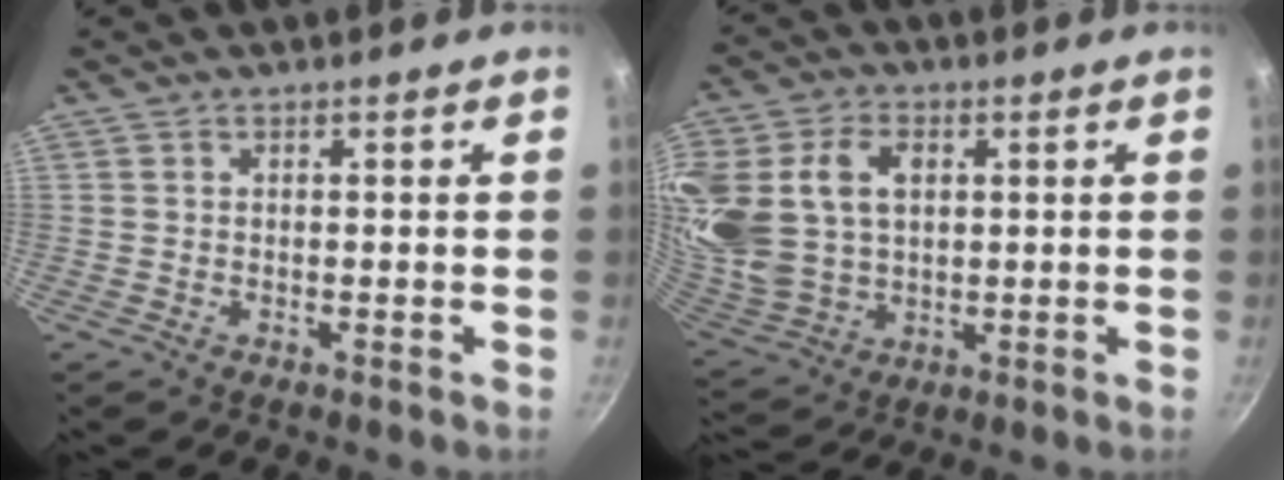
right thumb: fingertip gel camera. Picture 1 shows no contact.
{"total": 21.7, "force": [5.1, 15.8, 14.0], "torque": [-0.313, 0.011, 0.108]}